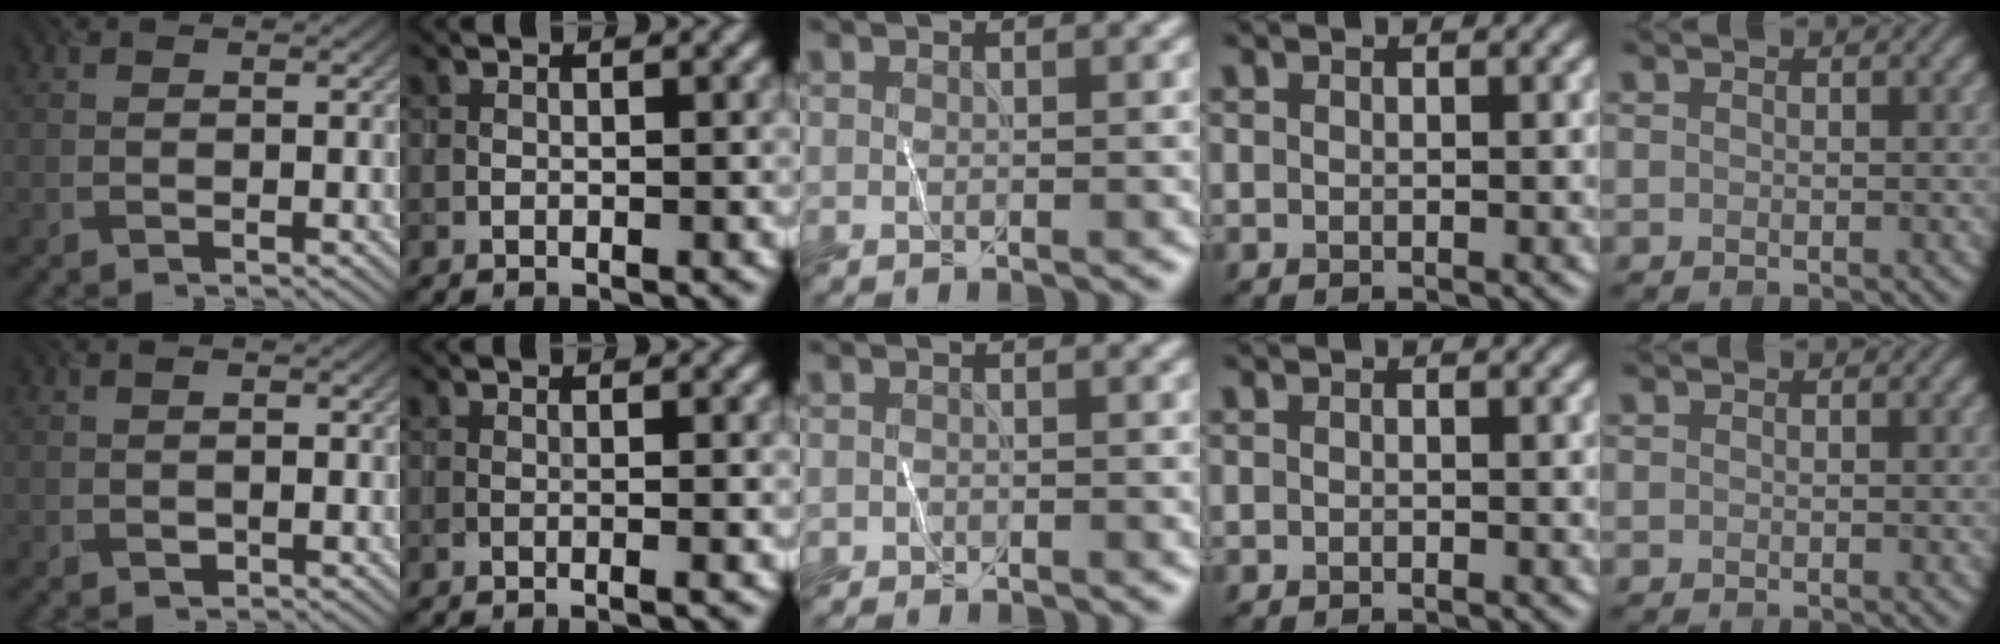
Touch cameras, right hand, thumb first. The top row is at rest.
{"thumb": {"total": 0.9, "force": [-0.1, 0.7, 0.5], "torque": [-0.005, 0.000, 0.001]}, "index": {"total": 0.7, "force": [-0.2, 0.1, 0.7], "torque": [-0.009, -0.004, -0.007]}, "middle": {"total": 0.6, "force": [-0.5, 0.1, -0.2], "torque": [0.005, 0.002, -0.009]}}